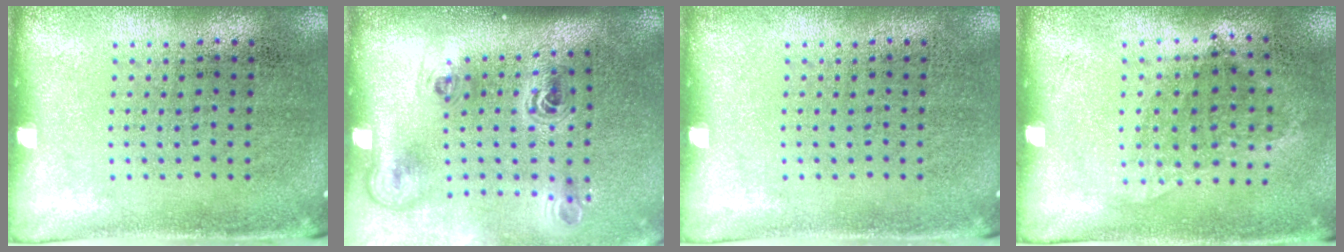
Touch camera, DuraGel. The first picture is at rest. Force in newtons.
{"total": 2.3, "press": 1.5, "slide": 1.8}
{"total": 0.0}
{"total": 1.0, "press": 0.8, "slide": 0.6}